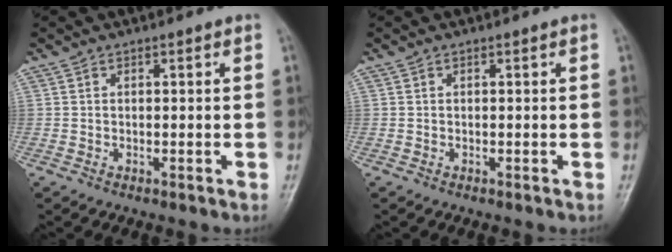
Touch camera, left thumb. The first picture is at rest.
{"total": 0.0}